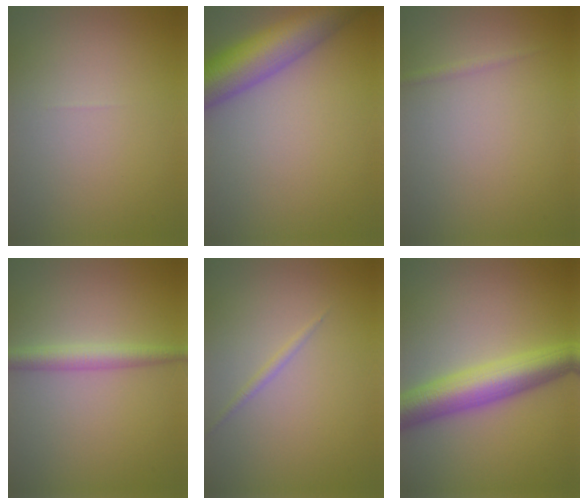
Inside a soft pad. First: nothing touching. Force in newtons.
{"total": 8.5, "press": 8.5, "slide": 0.4}
{"total": 0.6, "press": 0.6, "slide": 0.0}
{"total": 2.5, "press": 2.5, "slide": 0.1}
{"total": 0.7, "press": 0.7, "slide": 0.0}
{"total": 6.9, "press": 6.9, "slide": 0.2}